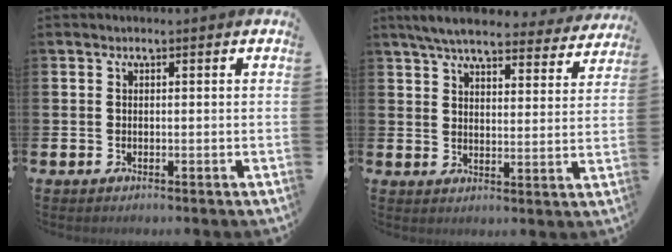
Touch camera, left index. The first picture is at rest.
{"total": 6.5, "force": [6.0, 1.1, 2.2], "torque": [-0.053, -0.035, 0.103]}